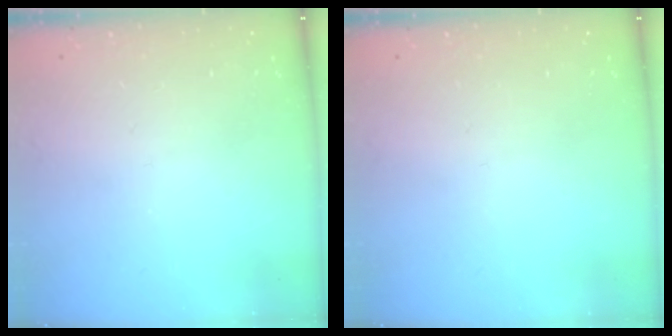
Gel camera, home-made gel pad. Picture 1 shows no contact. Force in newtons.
{"total": 0.0}